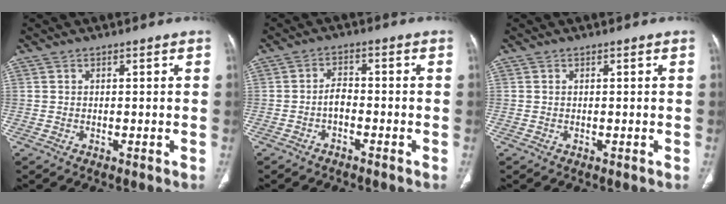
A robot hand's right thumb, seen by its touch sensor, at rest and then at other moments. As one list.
[{"total": 2.7, "force": [-1.4, 1.3, 1.9], "torque": [-0.034, 0.020, -0.029]}, {"total": 0.0}]